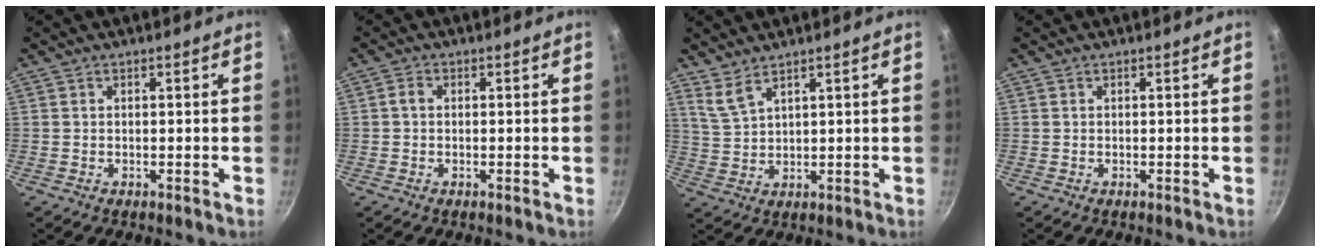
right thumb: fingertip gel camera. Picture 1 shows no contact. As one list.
[{"total": 1.6, "force": [0.1, 1.2, 1.0], "torque": [-0.019, 0.009, -0.001]}, {"total": 3.9, "force": [3.2, 1.0, 2.1], "torque": [-0.044, -0.022, 0.073]}, {"total": 0.0}]